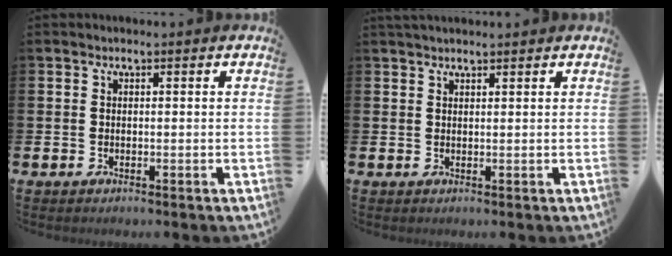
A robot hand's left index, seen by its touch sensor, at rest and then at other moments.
{"total": 1.3, "force": [1.2, 0.1, 0.4], "torque": [-0.009, 0.001, 0.022]}